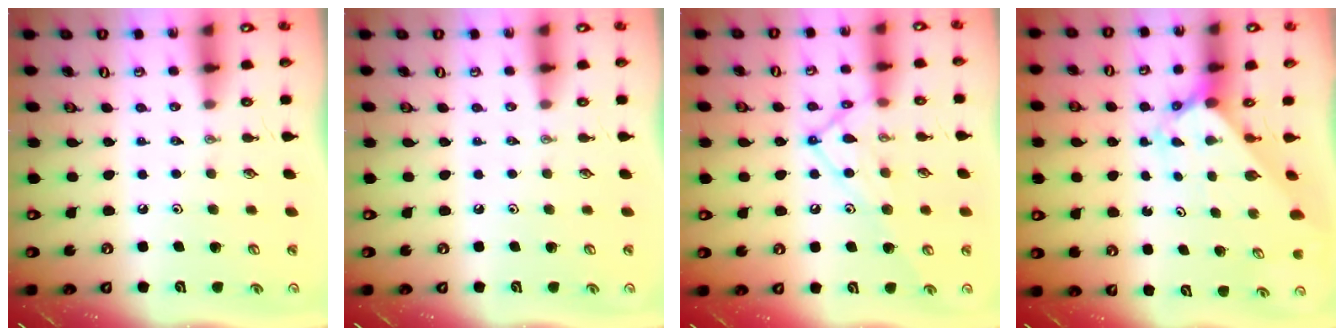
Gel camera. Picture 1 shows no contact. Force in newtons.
{"total": 0.0}
{"total": 14.0, "press": 14.0, "slide": 1.3}
{"total": 2.4, "press": 2.4, "slide": 0.2}